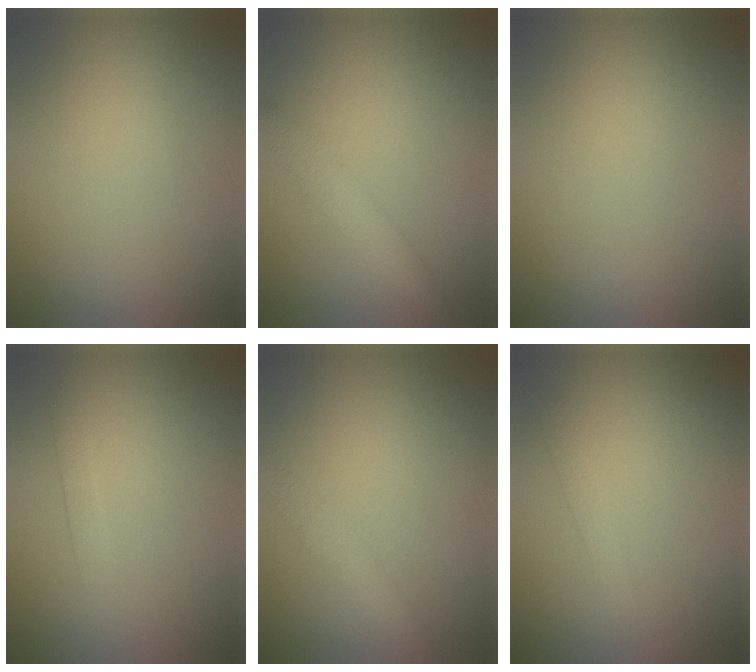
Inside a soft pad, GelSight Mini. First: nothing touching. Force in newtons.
{"total": 2.8, "press": 2.8, "slide": 0.1}
{"total": 0.0}
{"total": 1.3, "press": 1.3, "slide": 0.1}
{"total": 2.2, "press": 2.2, "slide": 0.1}
{"total": 1.4, "press": 1.4, "slide": 0.0}